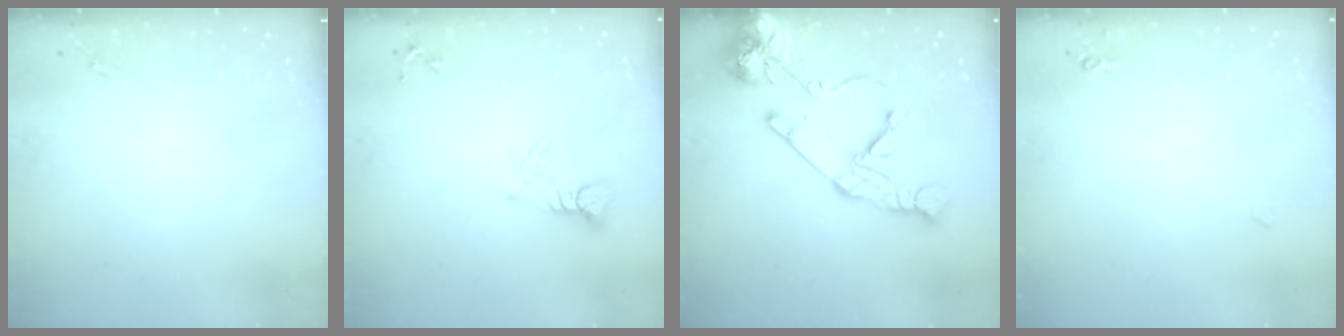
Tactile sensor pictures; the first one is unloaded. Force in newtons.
{"total": 5.3, "press": 5.2, "slide": 0.4}
{"total": 17.1, "press": 16.9, "slide": 2.3}
{"total": 4.1, "press": 4.0, "slide": 0.7}